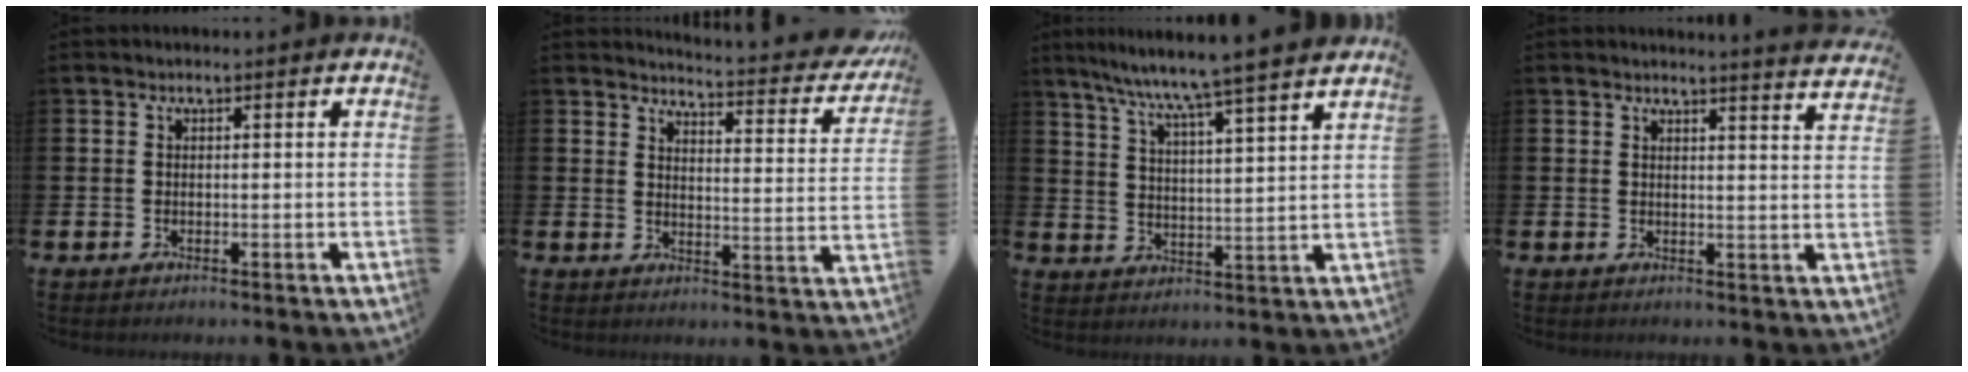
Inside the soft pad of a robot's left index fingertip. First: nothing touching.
{"total": 3.8, "force": [3.7, 0.2, 0.9], "torque": [-0.025, -0.040, 0.056]}
{"total": 7.6, "force": [7.1, -1.1, 2.5], "torque": [-0.082, -0.051, 0.120]}
{"total": 3.0, "force": [3.0, -0.6, 0.0], "torque": [0.006, -0.026, 0.051]}